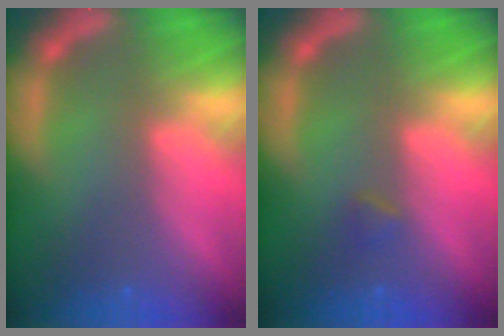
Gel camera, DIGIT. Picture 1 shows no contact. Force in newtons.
{"total": 0.9}